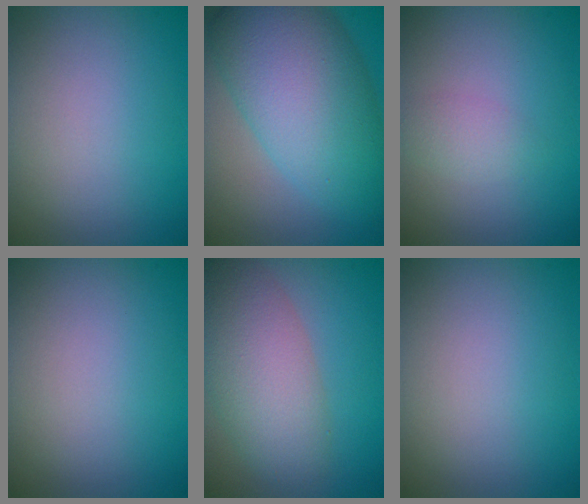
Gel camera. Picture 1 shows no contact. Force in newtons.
{"total": 11.1, "press": 11.1, "slide": 0.1}
{"total": 1.5, "press": 1.5, "slide": 0.0}
{"total": 0.0}
{"total": 6.6, "press": 6.6, "slide": 0.5}
{"total": 0.0}